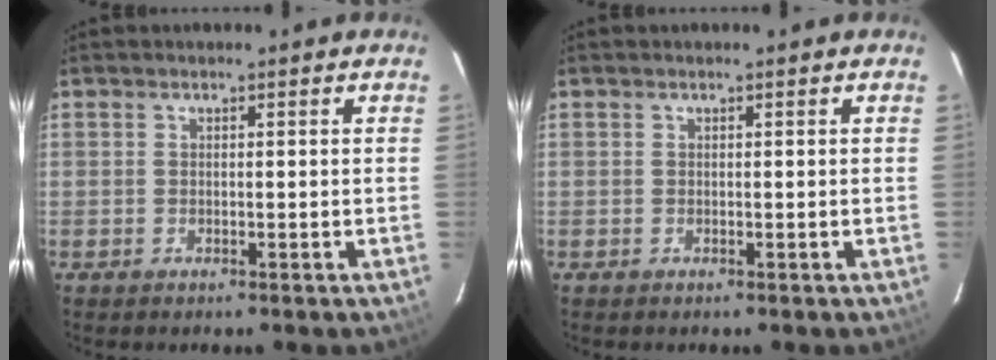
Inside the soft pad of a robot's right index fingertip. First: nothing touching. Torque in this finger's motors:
{"motor_torque": [-0.01, 0.01, 0.00, 0.00]}